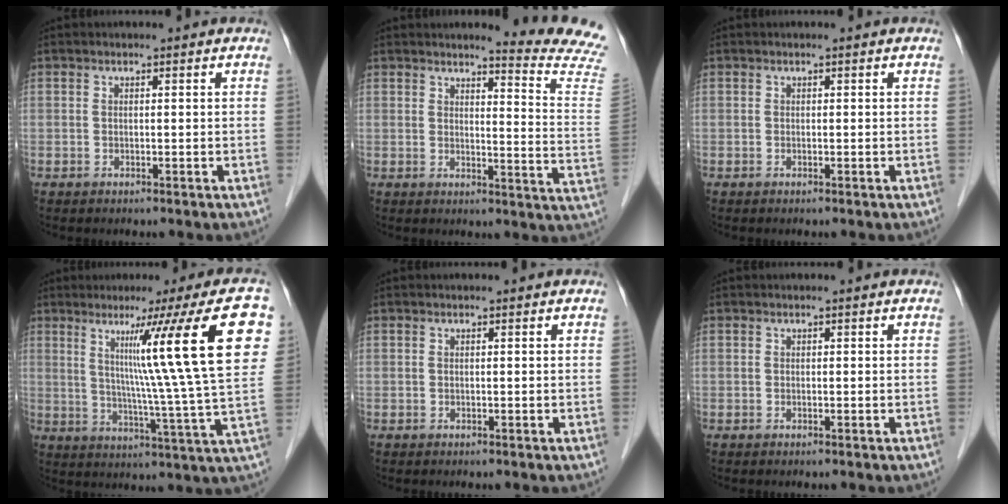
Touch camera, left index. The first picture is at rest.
{"total": 12.0, "force": [11.6, -1.9, 2.2], "torque": [-0.027, -0.115, 0.113]}
{"total": 0.0}
{"total": 19.6, "force": [6.8, -1.6, 18.3], "torque": [-0.250, 0.004, 0.087]}
{"total": 0.0}
{"total": 0.0}